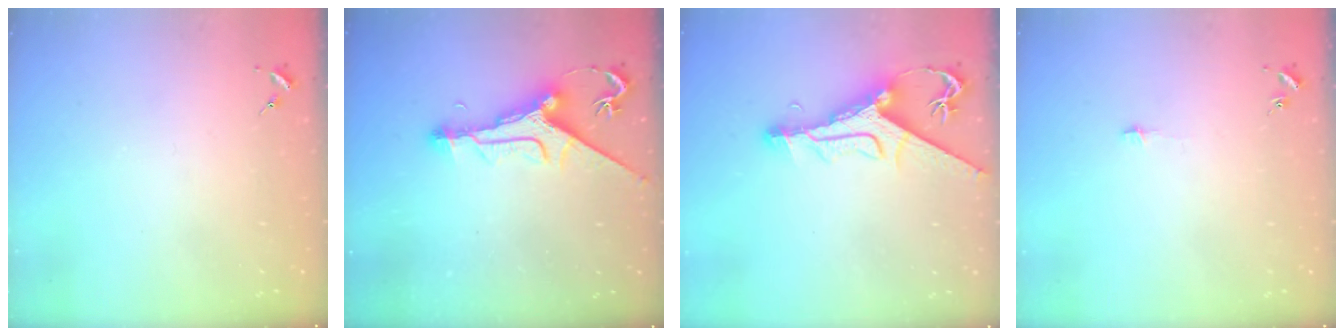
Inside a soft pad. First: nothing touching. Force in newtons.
{"total": 12.2, "press": 12.2, "slide": 0.8}
{"total": 12.4, "press": 12.4, "slide": 1.3}
{"total": 3.1, "press": 3.1, "slide": 0.2}